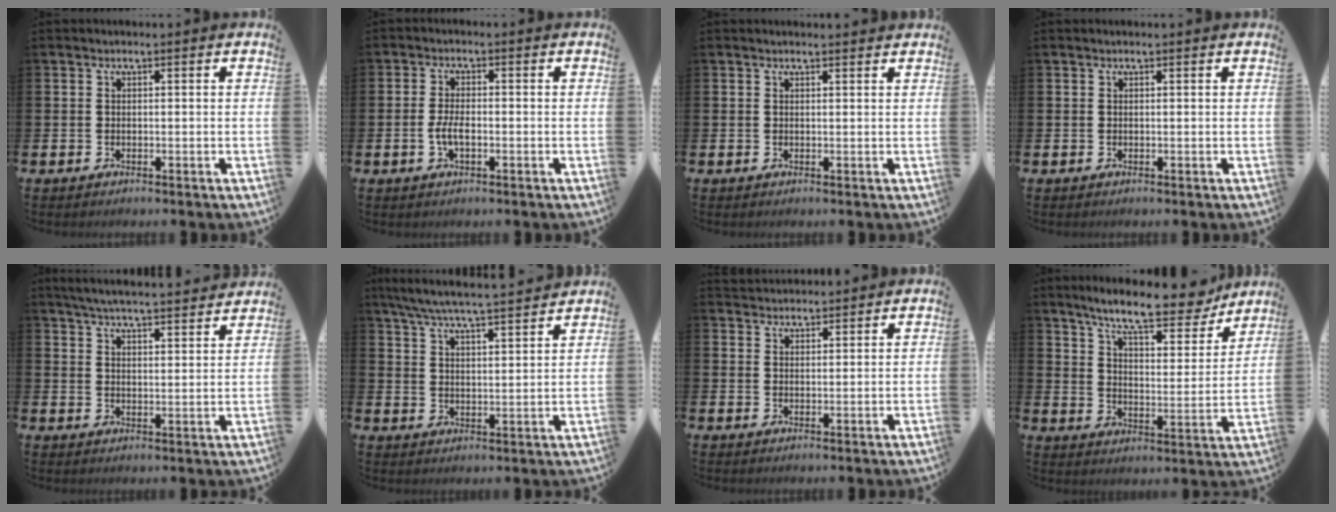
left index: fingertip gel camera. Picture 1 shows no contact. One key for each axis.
{"total": 2.9, "fx": -0.8, "fy": 1.2, "fz": 2.5, "tx": -0.045, "ty": 0.002, "tz": -0.015}
{"total": 0.7, "fx": 0.7, "fy": 0.0, "fz": 0.2, "tx": 0.004, "ty": -0.003, "tz": 0.011}
{"total": 0.0}
{"total": 5.5, "fx": 5.4, "fy": 0.0, "fz": 1.0, "tx": -0.034, "ty": -0.035, "tz": 0.095}
{"total": 6.6, "fx": 6.2, "fy": 0.1, "fz": 2.1, "tx": -0.066, "ty": -0.042, "tz": 0.109}
{"total": 2.6, "fx": 2.6, "fy": 0.6, "fz": -0.1, "tx": -0.002, "ty": -0.010, "tz": 0.047}
{"total": 10.7, "fx": 9.4, "fy": 2.2, "fz": 4.6, "tx": -0.104, "ty": -0.054, "tz": 0.161}